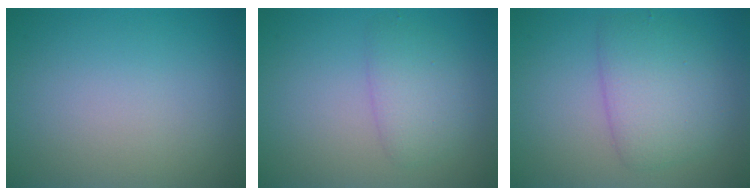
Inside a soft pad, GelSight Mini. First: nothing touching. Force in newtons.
{"total": 2.6, "press": 2.6, "slide": 0.1}
{"total": 4.4, "press": 4.4, "slide": 0.1}